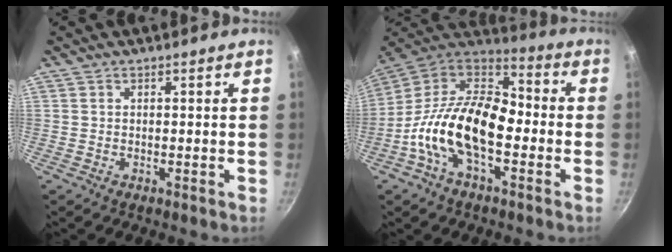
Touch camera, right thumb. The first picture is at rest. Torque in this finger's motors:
{"motor_torque": [2.30, 2.71, 2.27, -0.50, 0.47]}